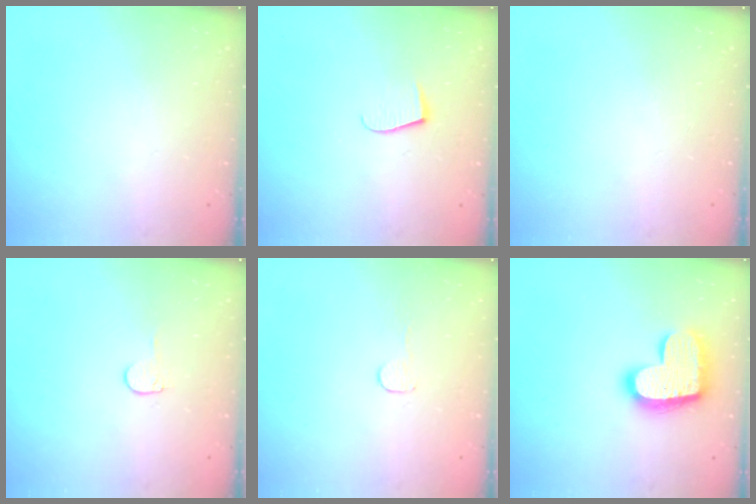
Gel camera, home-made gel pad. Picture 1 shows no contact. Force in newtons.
{"total": 5.9, "press": 5.9, "slide": 0.4}
{"total": 0.0}
{"total": 4.0, "press": 4.0, "slide": 0.3}
{"total": 2.7, "press": 2.7, "slide": 0.2}
{"total": 17.5, "press": 17.5, "slide": 1.0}